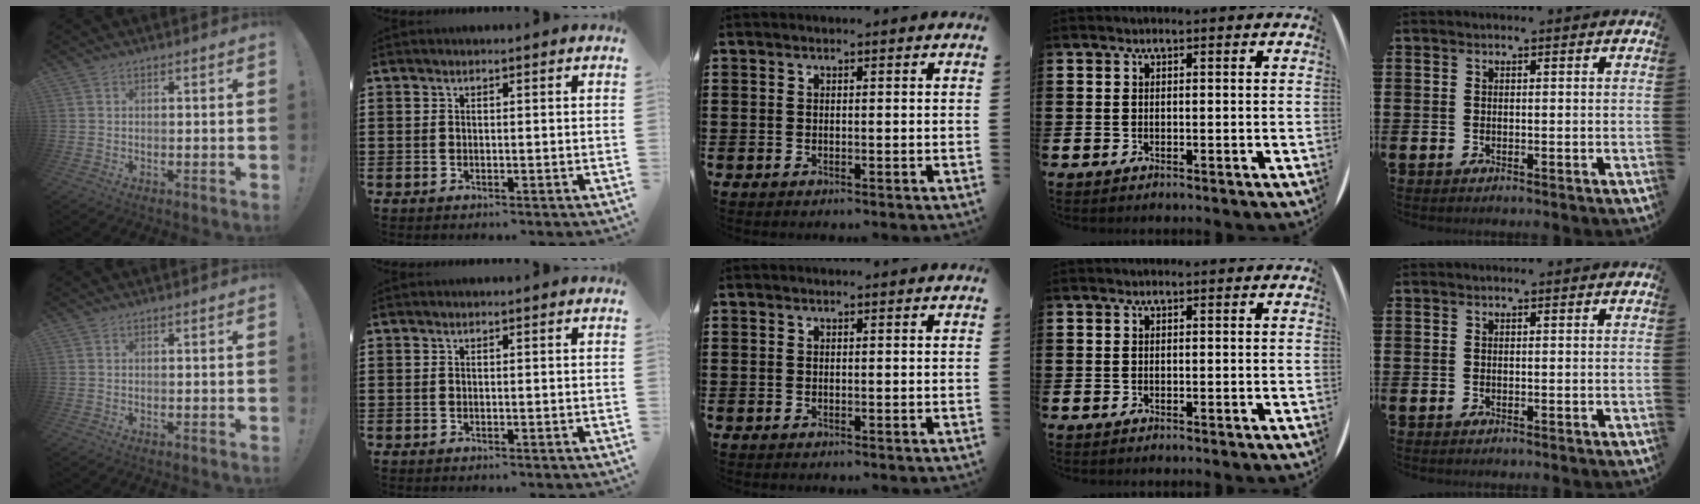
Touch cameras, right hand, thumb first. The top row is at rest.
{}